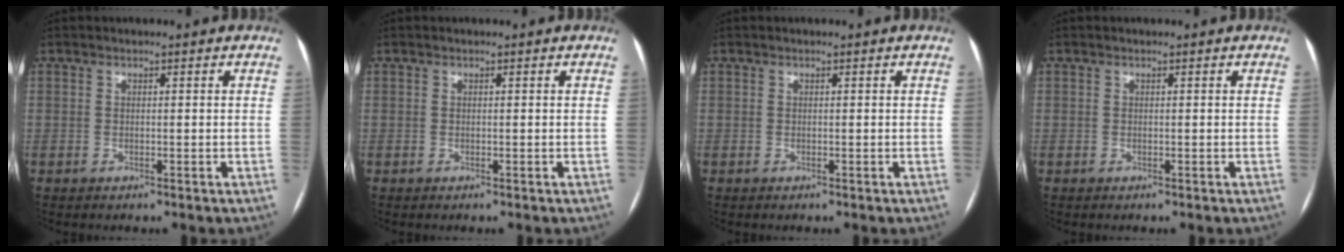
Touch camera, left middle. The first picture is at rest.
{"total": 0.0}
{"total": 0.0}
{"total": 0.0}